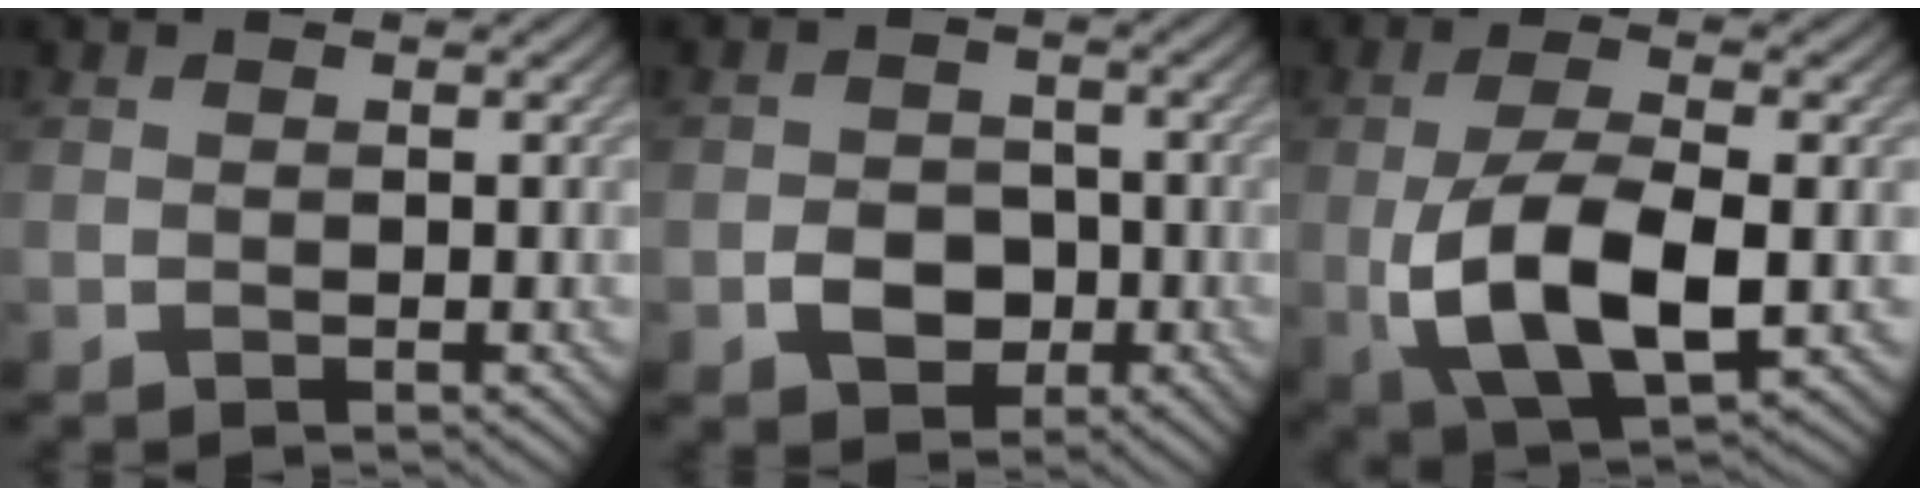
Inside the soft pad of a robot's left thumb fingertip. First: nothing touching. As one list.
[{"total": 3.7, "force": [-1.2, 3.0, 1.9], "torque": [-0.028, 0.003, -0.025]}, {"total": 11.0, "force": [-1.8, 5.0, 9.7], "torque": [-0.199, -0.010, -0.028]}]